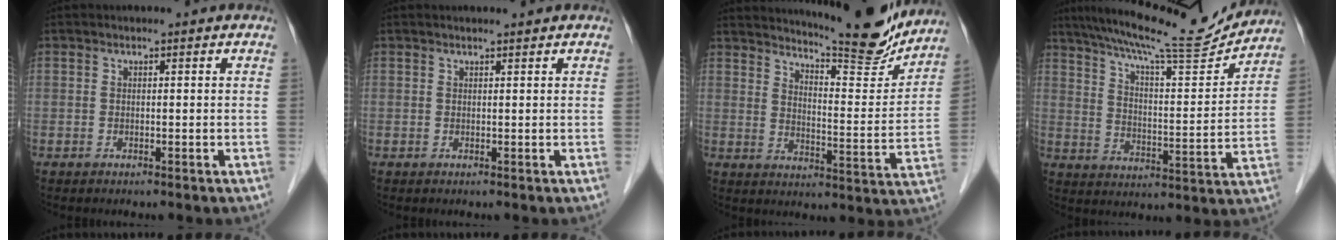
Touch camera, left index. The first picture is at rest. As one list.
[{"total": 1.3, "force": [1.2, -0.1, 0.4], "torque": [-0.007, 0.008, 0.021]}, {"total": 16.5, "force": [15.4, 1.0, 5.8], "torque": [-0.093, -0.050, 0.206]}, {"total": 17.4, "force": [16.1, 0.5, 6.5], "torque": [-0.115, -0.019, 0.237]}]